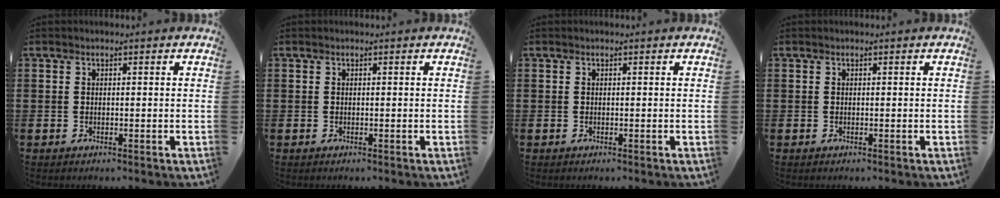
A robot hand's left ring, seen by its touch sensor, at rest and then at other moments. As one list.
[{"total": 0.0}, {"total": 0.0}, {"total": 0.0}]